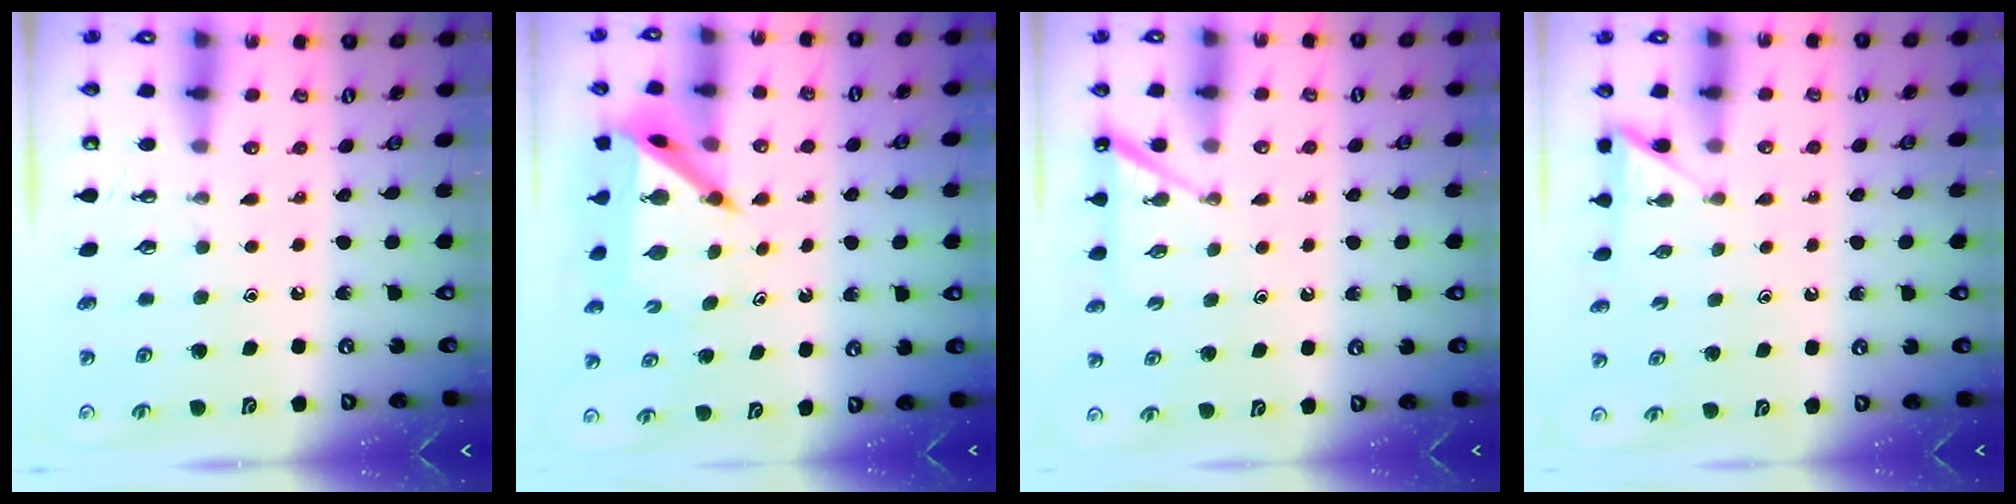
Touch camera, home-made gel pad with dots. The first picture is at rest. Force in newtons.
{"total": 7.1, "press": 7.1, "slide": 0.7}
{"total": 4.9, "press": 4.9, "slide": 0.4}
{"total": 4.5, "press": 4.5, "slide": 0.2}